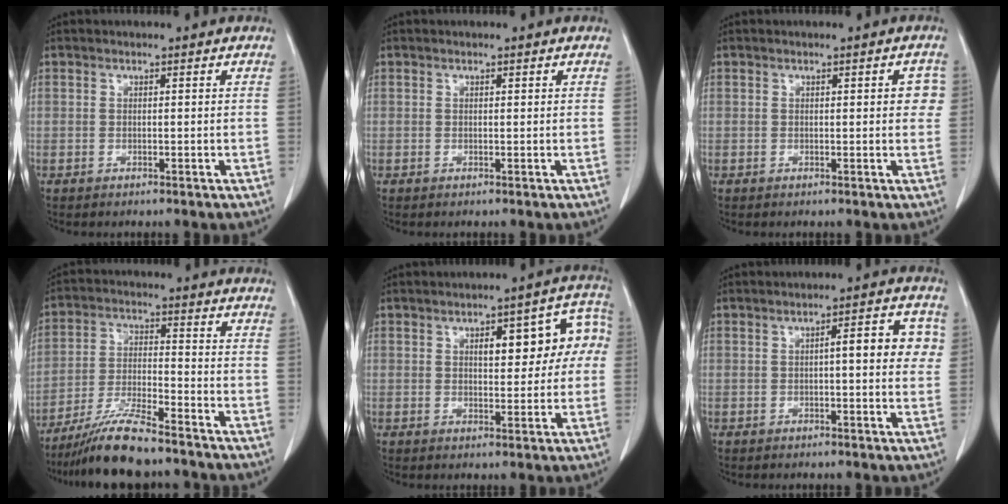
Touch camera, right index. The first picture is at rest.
{"total": 0.0}
{"total": 2.6, "force": [0.5, 0.9, 2.4], "torque": [-0.018, 0.005, 0.002]}
{"total": 10.0, "force": [-8.4, 0.7, 5.4], "torque": [-0.104, -0.020, -0.155]}
{"total": 9.8, "force": [2.1, 3.9, 8.8], "torque": [-0.100, 0.039, 0.027]}
{"total": 6.3, "force": [0.7, 1.6, 6.0], "torque": [-0.075, 0.018, 0.005]}